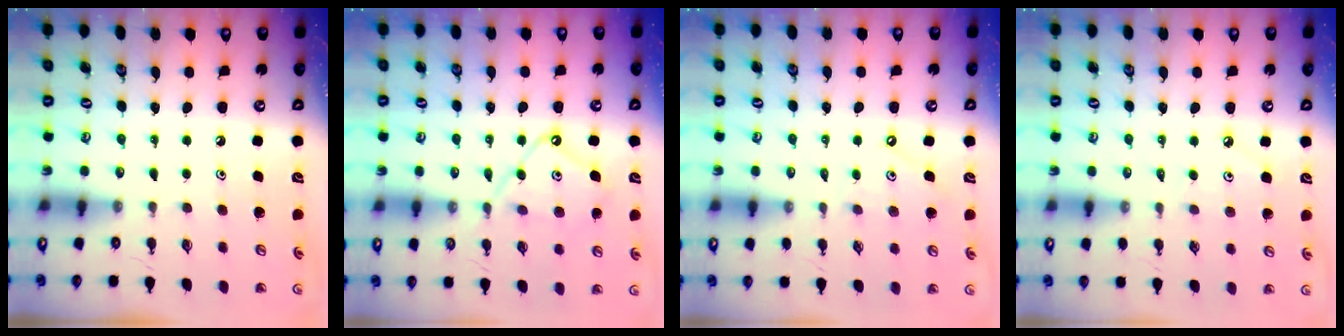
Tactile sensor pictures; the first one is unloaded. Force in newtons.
{"total": 11.3, "press": 11.3, "slide": 1.1}
{"total": 4.9, "press": 4.9, "slide": 0.6}
{"total": 3.8, "press": 3.8, "slide": 0.7}